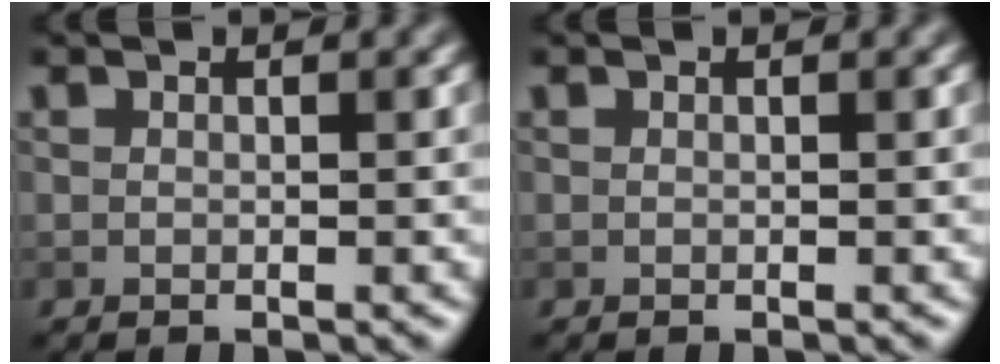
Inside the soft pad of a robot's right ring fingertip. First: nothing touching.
{"total": 0.0}